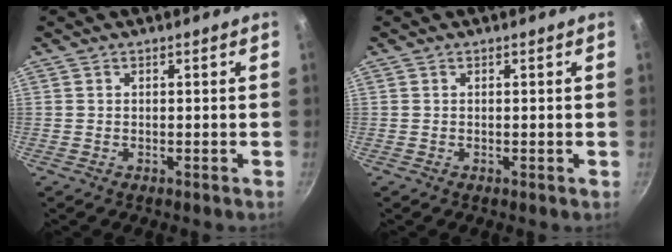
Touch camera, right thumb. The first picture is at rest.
{"total": 0.0}